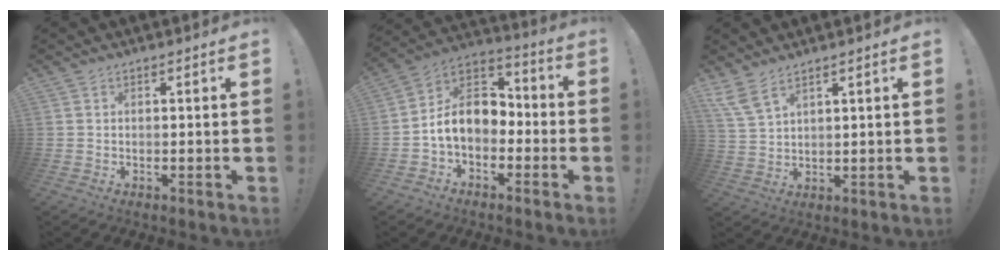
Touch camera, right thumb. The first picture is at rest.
{"total": 12.9, "force": [-0.7, 9.9, 8.2], "torque": [-0.130, 0.010, -0.007]}
{"total": 6.1, "force": [4.6, 2.0, 3.4], "torque": [-0.066, -0.020, 0.090]}